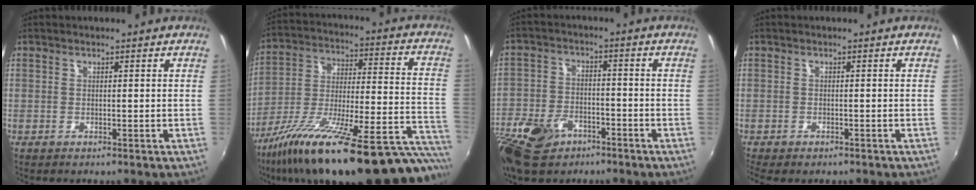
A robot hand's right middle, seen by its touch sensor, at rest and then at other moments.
{"total": 33.6, "force": [-25.6, 6.4, 20.8], "torque": [-0.289, -0.053, -0.379]}
{"total": 13.1, "force": [-8.0, 7.9, 6.8], "torque": [-0.173, -0.013, -0.149]}
{"total": 2.5, "force": [-1.8, 1.0, 1.5], "torque": [-0.031, -0.020, -0.026]}